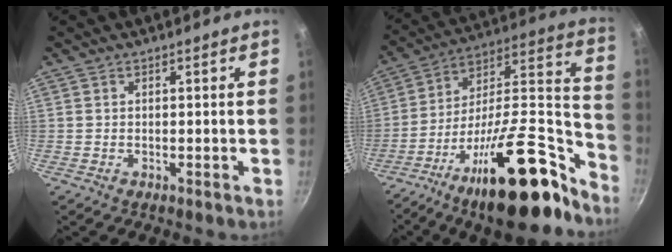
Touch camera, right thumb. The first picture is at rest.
{"total": 27.0, "force": [-18.4, 8.3, 17.9], "torque": [-0.202, 0.113, -0.309]}